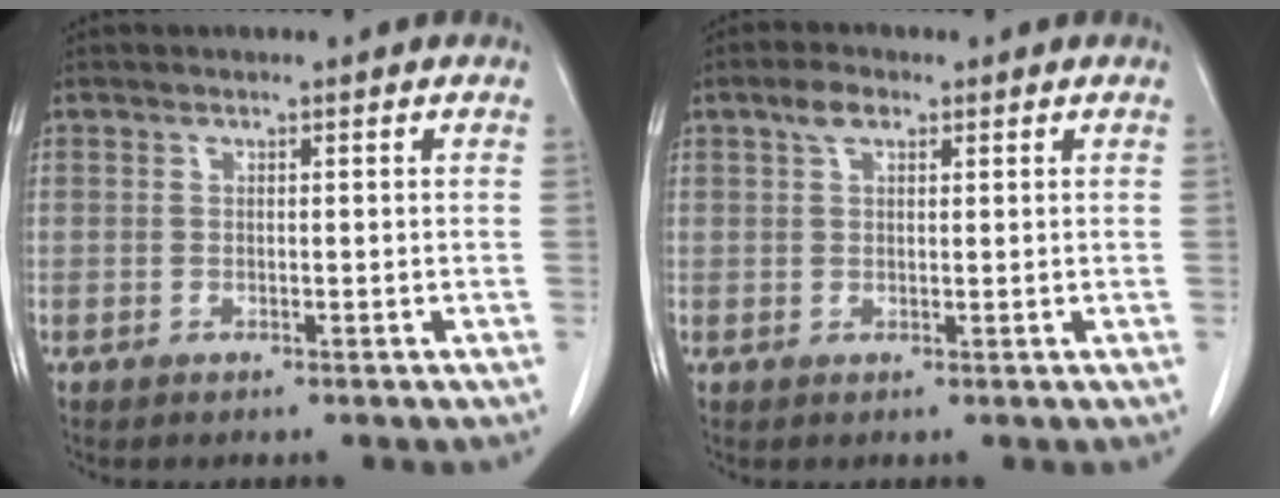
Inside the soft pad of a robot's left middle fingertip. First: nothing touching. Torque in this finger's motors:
{"motor_torque": [0.98, -0.58, 0.03, 0.01]}